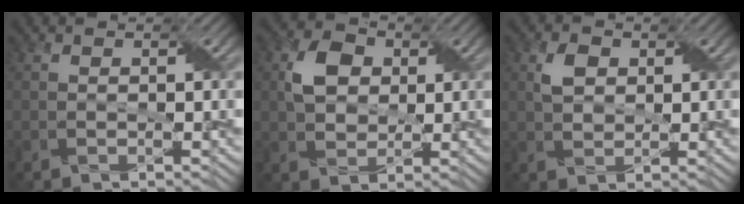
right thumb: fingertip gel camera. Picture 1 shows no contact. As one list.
[{"total": 5.4, "force": [1.2, 4.1, 3.2], "torque": [-0.072, 0.008, 0.021]}, {"total": 3.1, "force": [1.0, 2.2, 1.9], "torque": [-0.045, 0.004, 0.018]}]